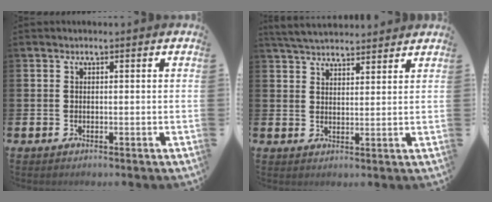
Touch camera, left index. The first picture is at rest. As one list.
[{"total": 4.5, "force": [4.4, 0.8, 0.6], "torque": [-0.018, -0.020, 0.080]}]